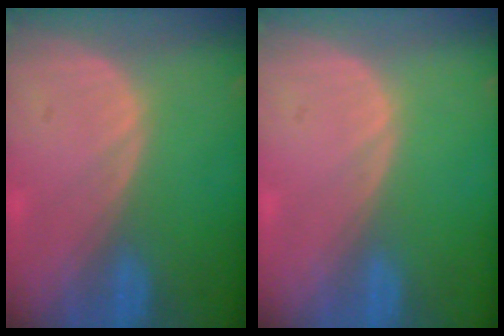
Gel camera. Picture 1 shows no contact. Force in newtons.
{"total": 0.0}